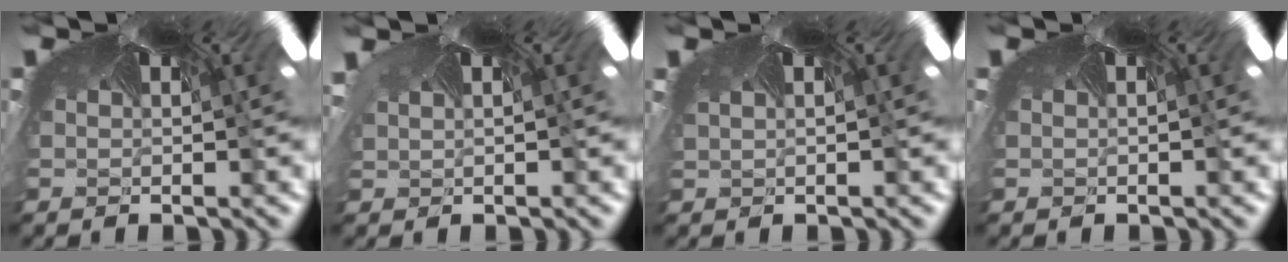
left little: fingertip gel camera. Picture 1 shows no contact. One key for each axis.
{"total": 1.2, "fx": -0.8, "fy": -0.3, "fz": -0.8, "tx": 0.004, "ty": -0.015, "tz": -0.004}
{"total": 0.9, "fx": -0.8, "fy": -0.4, "fz": 0.0, "tx": 0.006, "ty": -0.014, "tz": -0.006}
{"total": 0.0}